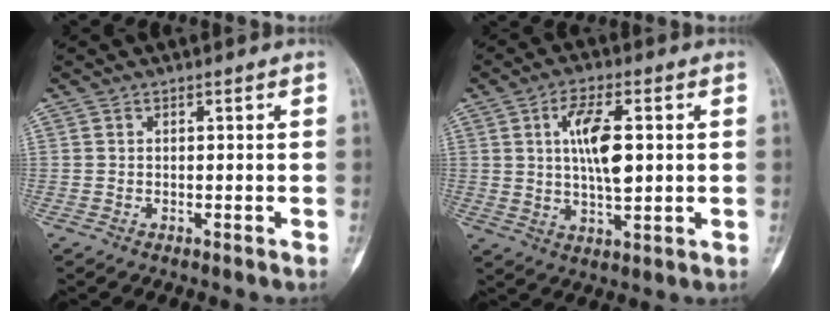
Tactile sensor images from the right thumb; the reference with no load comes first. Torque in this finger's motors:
{"motor_torque": [-0.18, 1.59, 0.21, -0.01, 0.31]}